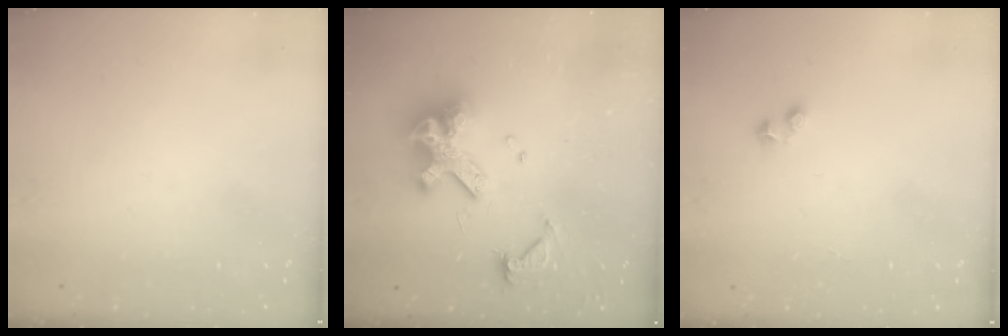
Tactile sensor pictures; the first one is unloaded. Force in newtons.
{"total": 13.8, "press": 13.7, "slide": 1.6}
{"total": 1.5, "press": 1.2, "slide": 0.8}